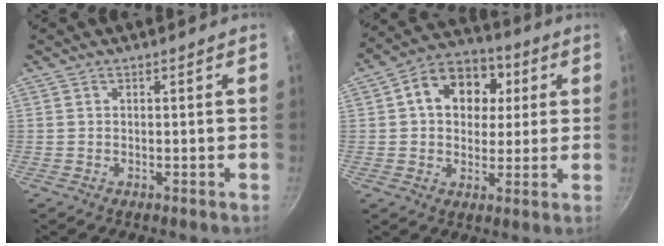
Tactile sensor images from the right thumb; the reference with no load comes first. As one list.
[{"total": 14.0, "force": [3.5, 10.8, 8.3], "torque": [-0.100, 0.017, 0.039]}]